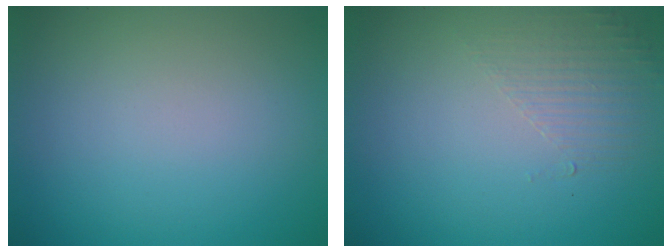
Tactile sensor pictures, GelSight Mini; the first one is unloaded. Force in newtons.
{"total": 1.6, "press": 0.4, "slide": 1.5}